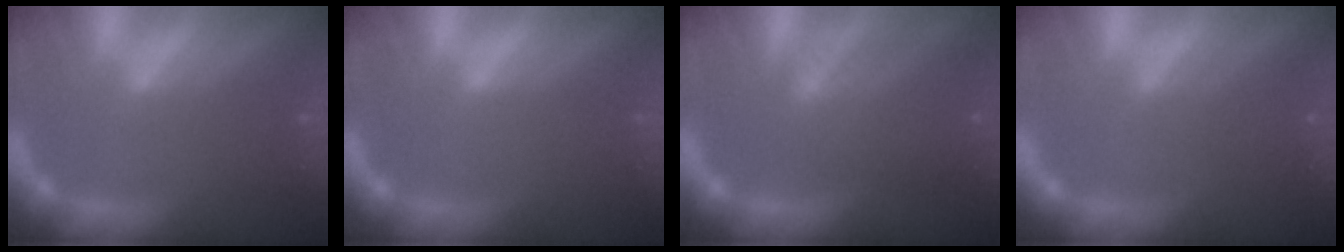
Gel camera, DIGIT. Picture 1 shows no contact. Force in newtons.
{"total": 0.0}
{"total": 6.0}
{"total": 2.5}